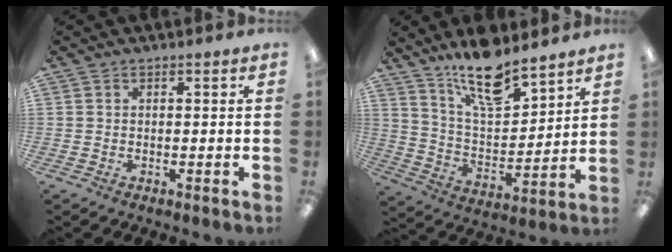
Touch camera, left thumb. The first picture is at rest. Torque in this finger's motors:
{"motor_torque": [2.06, 0.84, 1.50, -1.27, 0.37]}